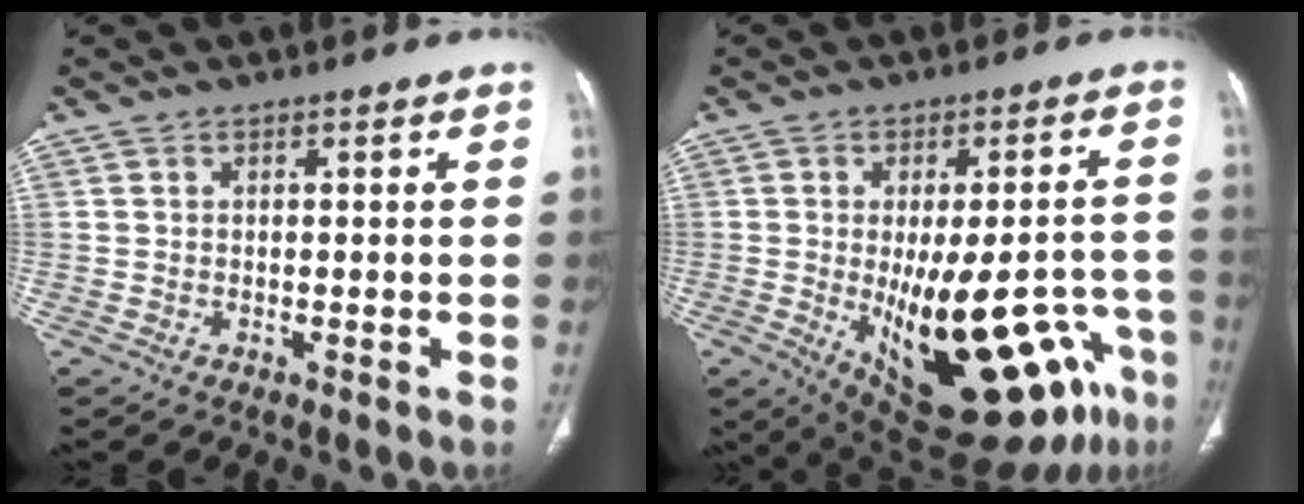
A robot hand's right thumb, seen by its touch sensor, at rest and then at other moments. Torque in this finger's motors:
{"motor_torque": [2.60, 2.41, 1.96, -0.80, 0.50]}